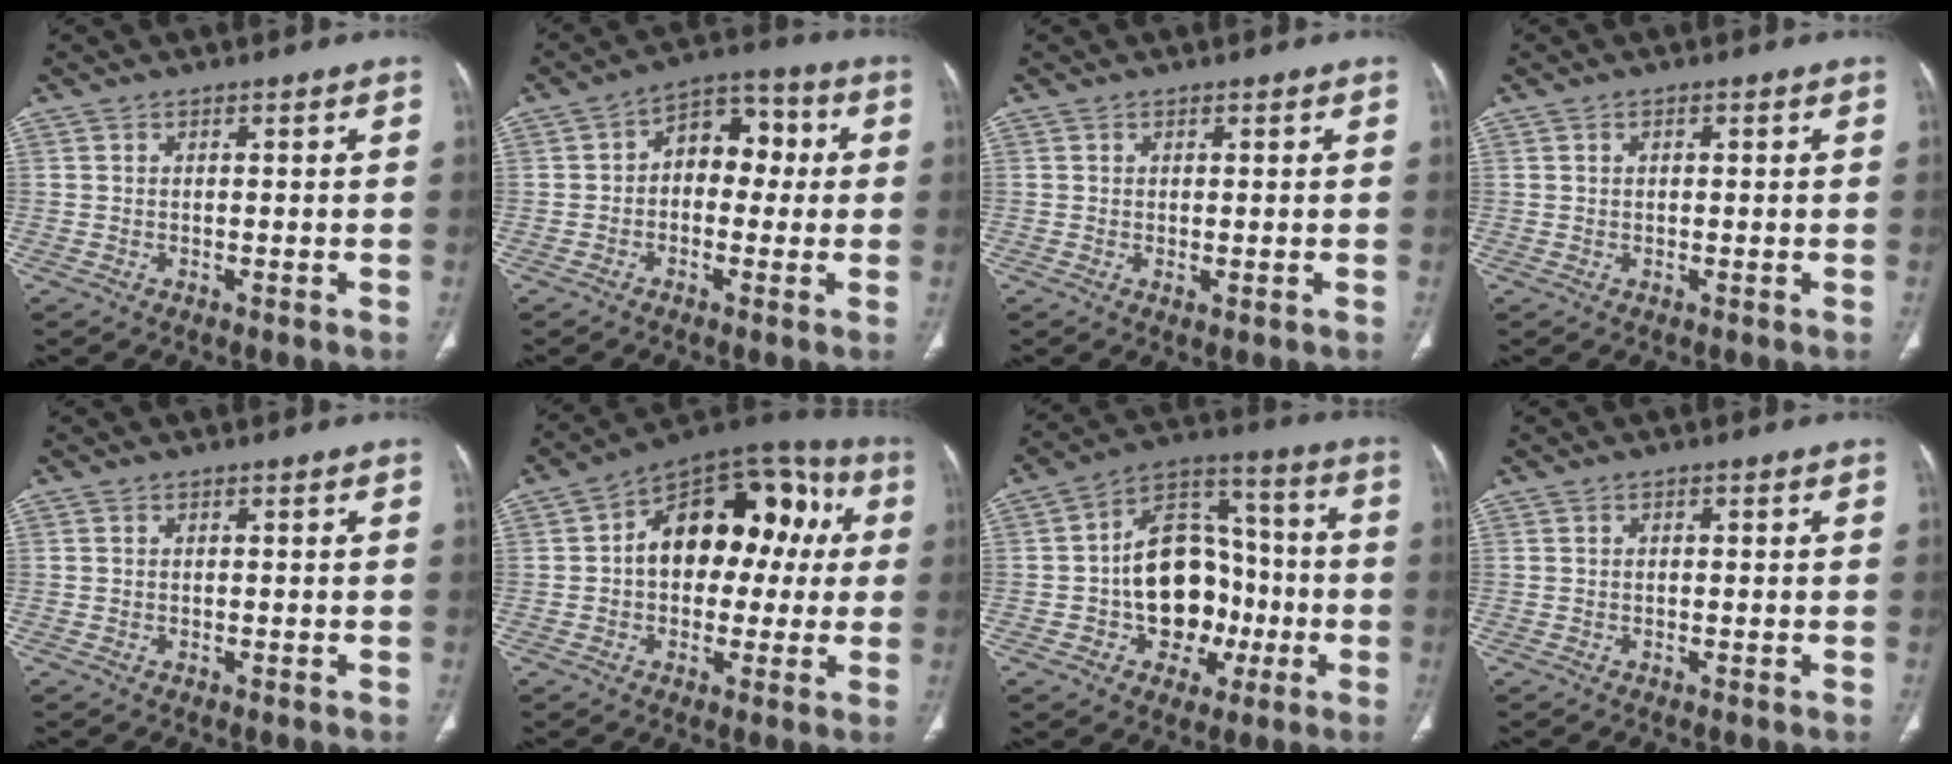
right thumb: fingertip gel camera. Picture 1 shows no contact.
{"total": 9.5, "force": [0.6, 6.4, 7.0], "torque": [-0.063, 0.034, -0.003]}
{"total": 0.8, "force": [-0.1, 0.4, 0.7], "torque": [-0.018, -0.006, 0.002]}
{"total": 0.7, "force": [0.2, 0.4, 0.5], "torque": [-0.009, 0.003, 0.003]}
{"total": 0.0}
{"total": 19.5, "force": [2.4, 12.7, 14.6], "torque": [-0.160, 0.049, 0.026]}
{"total": 17.4, "force": [-3.0, 12.6, 11.6], "torque": [-0.134, 0.045, -0.043]}
{"total": 0.6, "force": [0.1, 0.3, 0.5], "torque": [-0.010, 0.000, 0.002]}